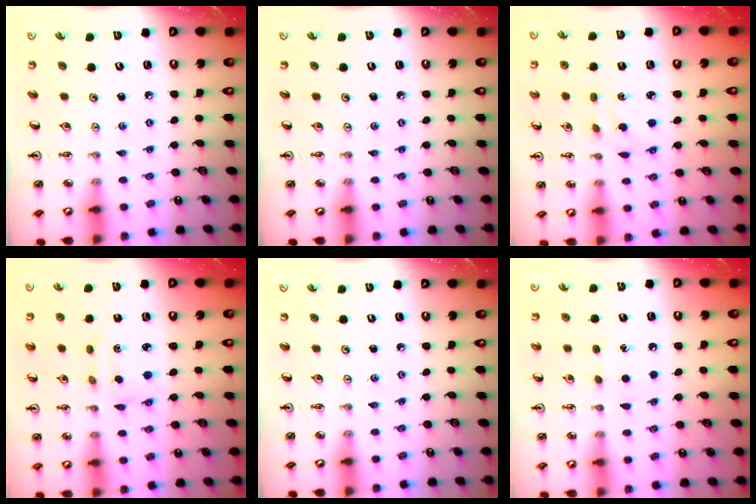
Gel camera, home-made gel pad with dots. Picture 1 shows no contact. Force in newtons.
{"total": 0.0}
{"total": 3.0, "press": 2.9, "slide": 0.8}
{"total": 2.0, "press": 2.0, "slide": 0.2}
{"total": 0.0}
{"total": 5.6, "press": 5.5, "slide": 0.7}